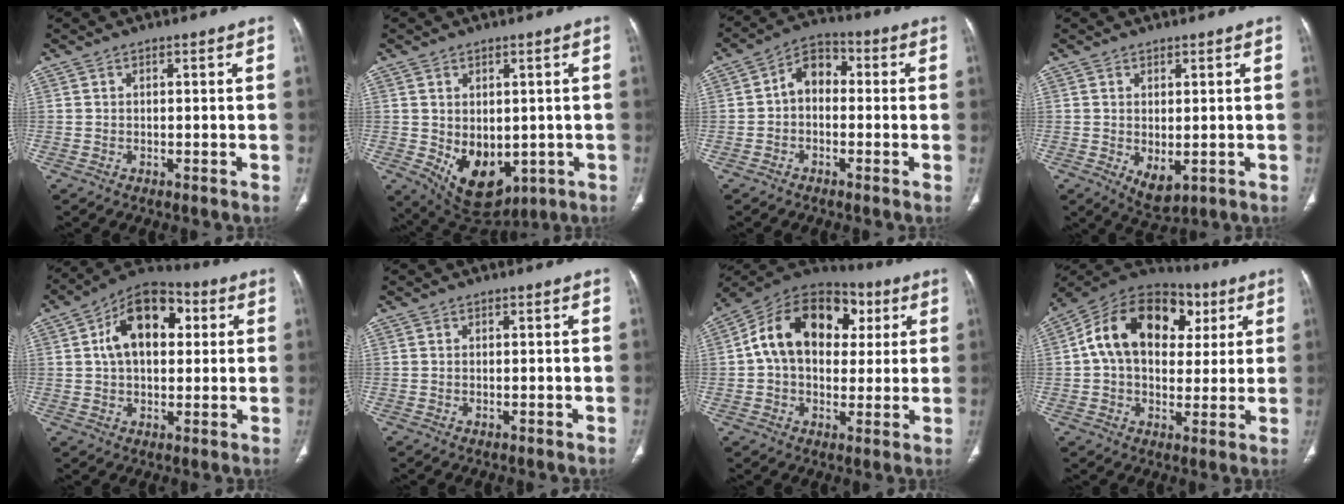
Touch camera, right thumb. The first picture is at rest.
{"total": 11.6, "force": [-2.0, 7.7, 8.5], "torque": [-0.103, -0.013, 0.000]}
{"total": 6.7, "force": [-0.3, 4.9, 4.6], "torque": [-0.054, 0.025, -0.022]}
{"total": 5.8, "force": [-1.1, 3.2, 4.8], "torque": [-0.068, -0.013, 0.002]}
{"total": 14.7, "force": [3.5, 9.2, 11.0], "torque": [-0.152, 0.019, 0.049]}
{"total": 0.0}
{"total": 19.9, "force": [4.3, 13.9, 13.5], "torque": [-0.195, 0.025, 0.059]}
{"total": 21.0, "force": [5.5, 14.4, 14.3], "torque": [-0.211, 0.025, 0.079]}